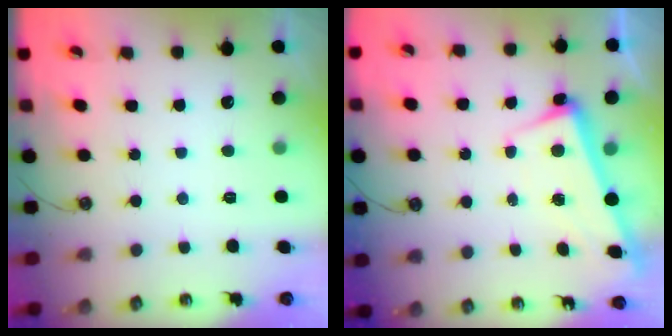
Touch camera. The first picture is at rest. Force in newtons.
{"total": 2.5, "press": 2.2, "slide": 1.1}